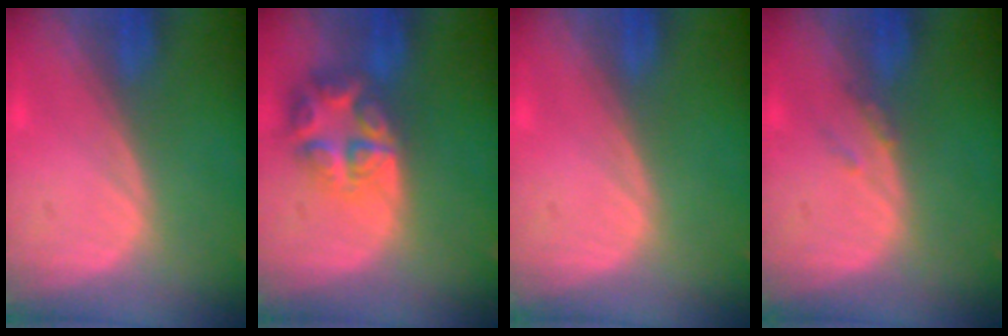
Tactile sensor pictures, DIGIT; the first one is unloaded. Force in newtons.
{"total": 7.9, "press": 6.9, "slide": 3.9}
{"total": 0.0}
{"total": 1.2, "press": 1.2, "slide": 0.3}